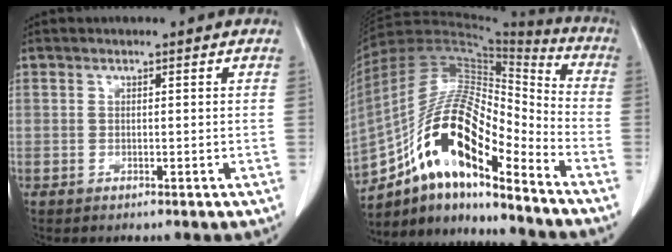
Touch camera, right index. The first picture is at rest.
{"total": 18.4, "force": [-10.9, 4.7, 14.1], "torque": [-0.266, 0.027, -0.188]}